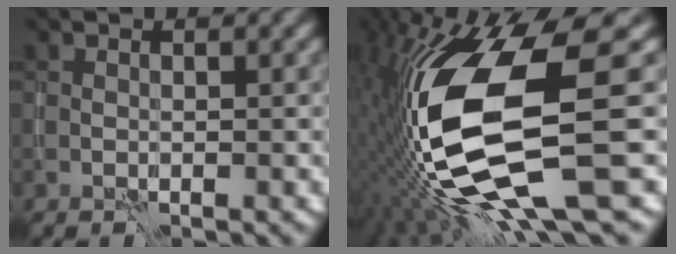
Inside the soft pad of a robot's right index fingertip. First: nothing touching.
{"total": 16.6, "force": [-1.9, 4.6, 15.8], "torque": [-0.316, -0.034, -0.015]}